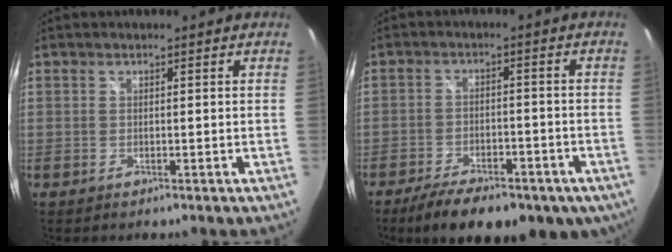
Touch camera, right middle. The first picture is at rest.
{"total": 16.6, "force": [-11.1, 7.1, 10.0], "torque": [-0.188, -0.027, -0.151]}